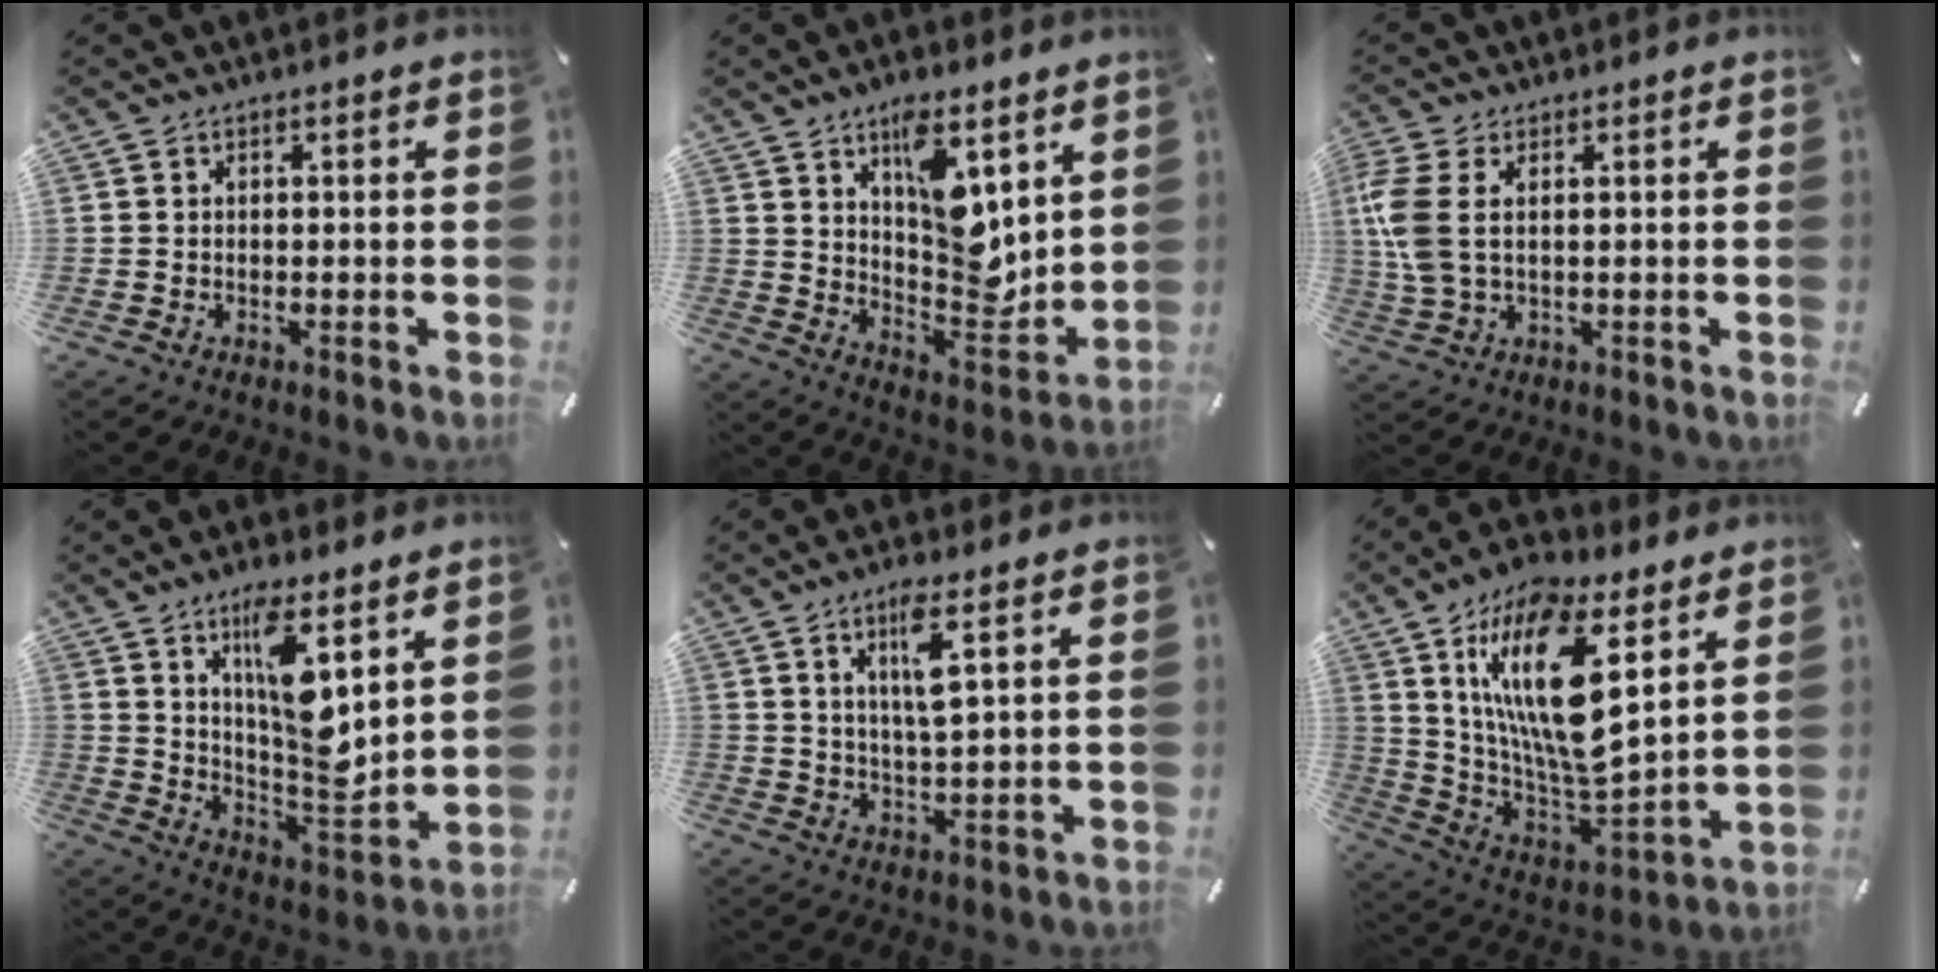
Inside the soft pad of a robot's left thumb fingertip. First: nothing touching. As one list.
[{"total": 14.3, "force": [6.7, 7.4, 10.3], "torque": [-0.126, -0.052, 0.120]}, {"total": 7.6, "force": [1.1, 3.7, 6.5], "torque": [-0.162, -0.009, 0.016]}, {"total": 14.0, "force": [6.8, 4.5, 11.4], "torque": [-0.193, -0.046, 0.112]}, {"total": 6.2, "force": [3.0, 0.9, 5.4], "torque": [-0.106, -0.003, 0.047]}, {"total": 22.3, "force": [10.3, 8.4, 17.9], "torque": [-0.375, -0.066, 0.167]}]